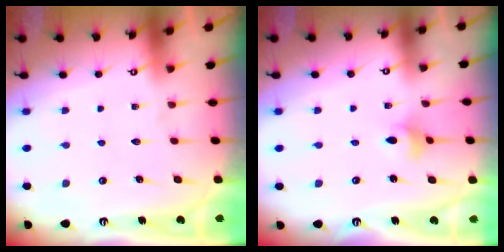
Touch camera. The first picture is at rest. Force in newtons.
{"total": 3.7, "press": 3.7, "slide": 0.4}